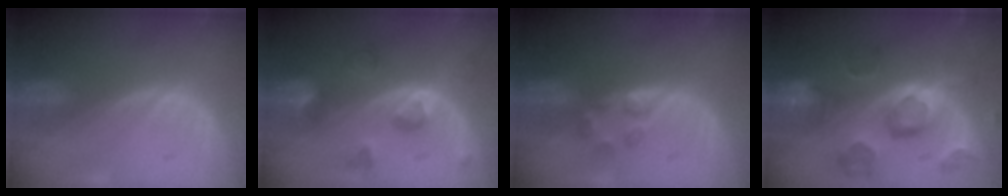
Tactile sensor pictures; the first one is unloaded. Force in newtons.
{"total": 7.7, "press": 6.9, "slide": 3.5}
{"total": 2.9, "press": 2.9, "slide": 0.3}
{"total": 11.4, "press": 10.1, "slide": 5.2}